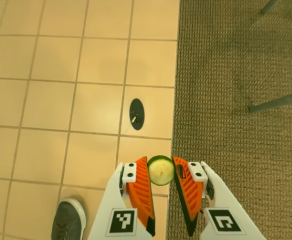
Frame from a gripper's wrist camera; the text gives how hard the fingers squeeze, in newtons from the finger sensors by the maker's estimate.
{"total": 8.0, "left": 7.7, "right": 8.4}